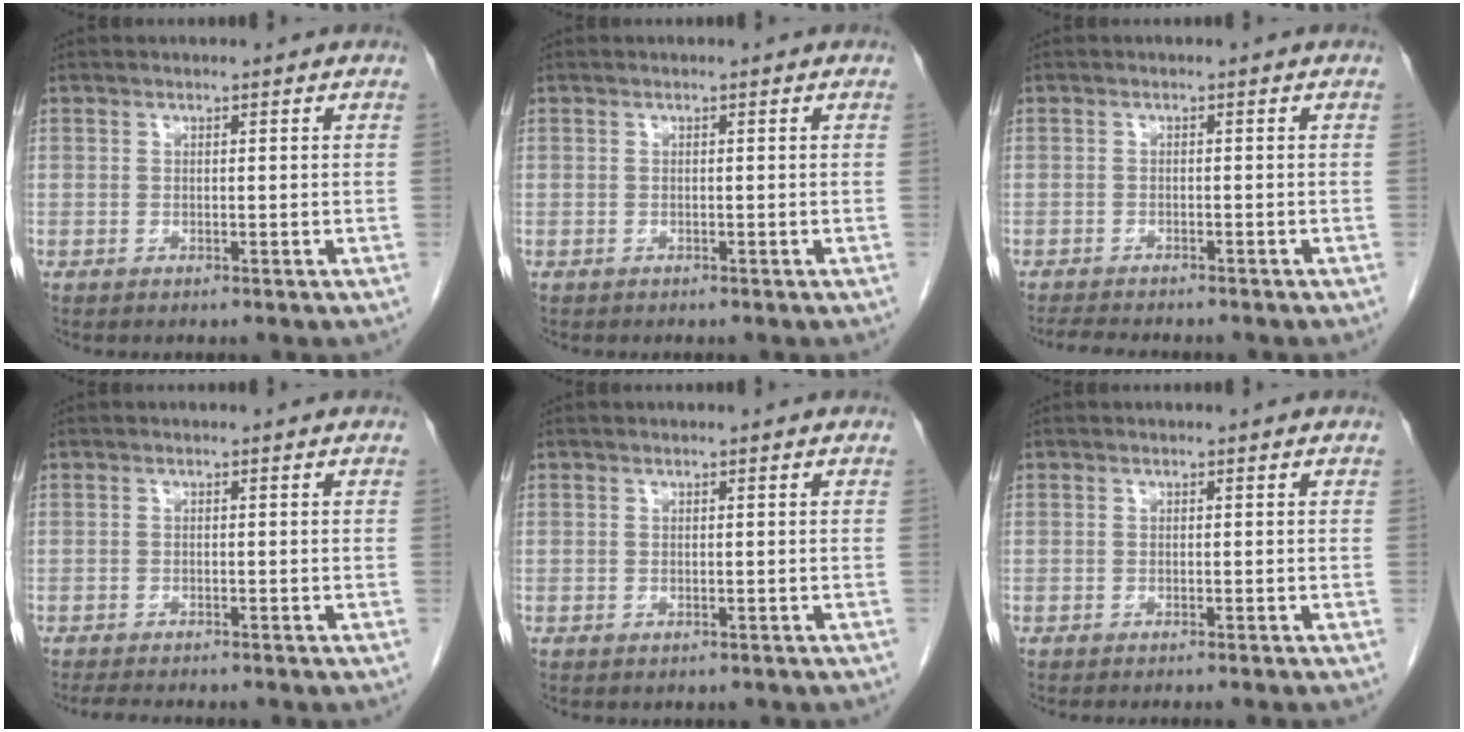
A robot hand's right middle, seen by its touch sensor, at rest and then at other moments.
{"total": 0.0}
{"total": 5.9, "force": [-5.2, 1.1, 2.5], "torque": [-0.038, -0.011, -0.080]}
{"total": 6.3, "force": [-5.5, 1.3, 2.8], "torque": [-0.039, -0.008, -0.080]}
{"total": 1.3, "force": [-1.1, 0.6, 0.3], "torque": [-0.011, 0.000, -0.013]}
{"total": 4.6, "force": [-4.2, -0.2, 1.9], "torque": [-0.013, -0.007, -0.056]}